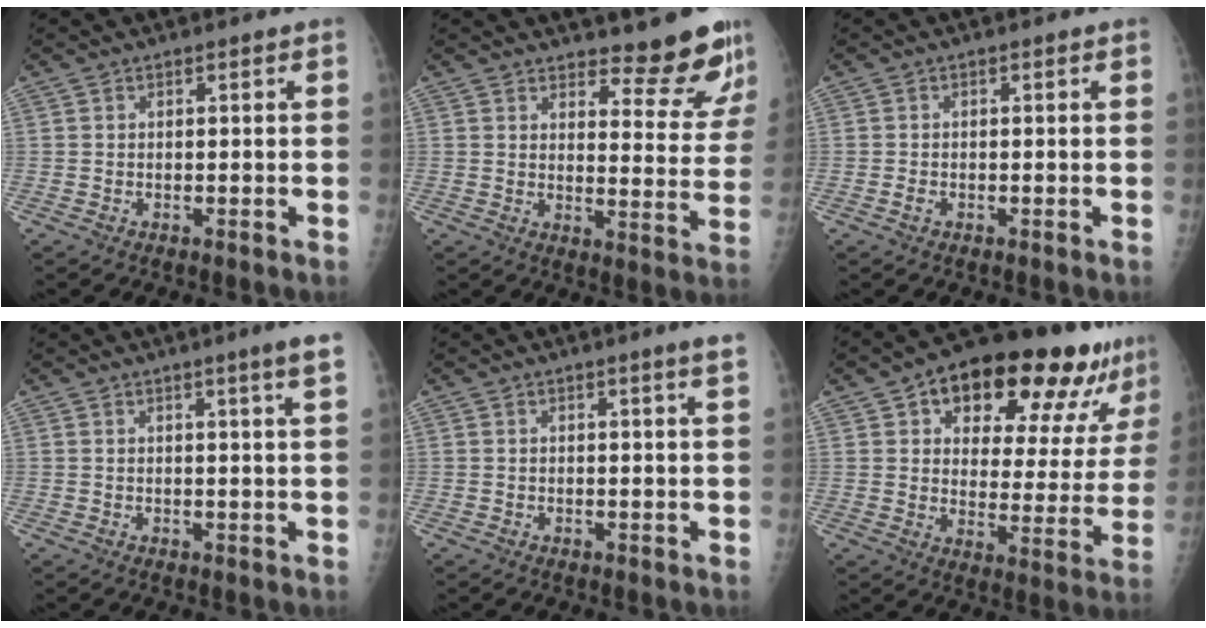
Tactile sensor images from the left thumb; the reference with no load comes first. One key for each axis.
{"total": 11.7, "fx": 10.4, "fy": 2.7, "fz": 4.6, "tx": -0.026, "ty": -0.096, "tz": 0.127}
{"total": 1.0, "fx": -0.4, "fy": 0.7, "fz": 0.6, "tx": -0.012, "ty": -0.001, "tz": -0.008}
{"total": 4.4, "fx": 2.8, "fy": -0.9, "fz": 3.3, "tx": -0.045, "ty": -0.014, "tz": 0.037}
{"total": 1.3, "fx": 1.1, "fy": -0.3, "fz": 0.7, "tx": -0.015, "ty": -0.006, "tz": 0.013}
{"total": 23.4, "fx": 14.1, "fy": 9.8, "fz": 15.8, "tx": -0.181, "ty": -0.023, "tz": 0.201}